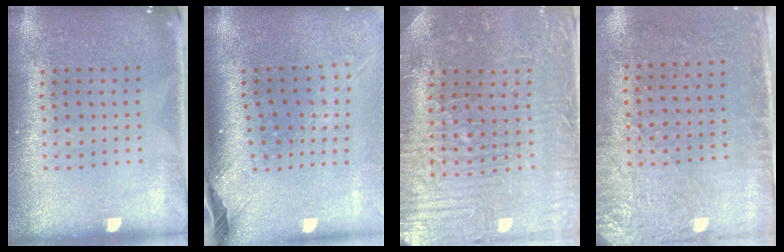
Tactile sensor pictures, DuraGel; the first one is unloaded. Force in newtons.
{"total": 2.6, "press": 1.8, "slide": 1.8}
{"total": 3.8, "press": 3.7, "slide": 0.5}
{"total": 2.8, "press": 2.3, "slide": 1.6}